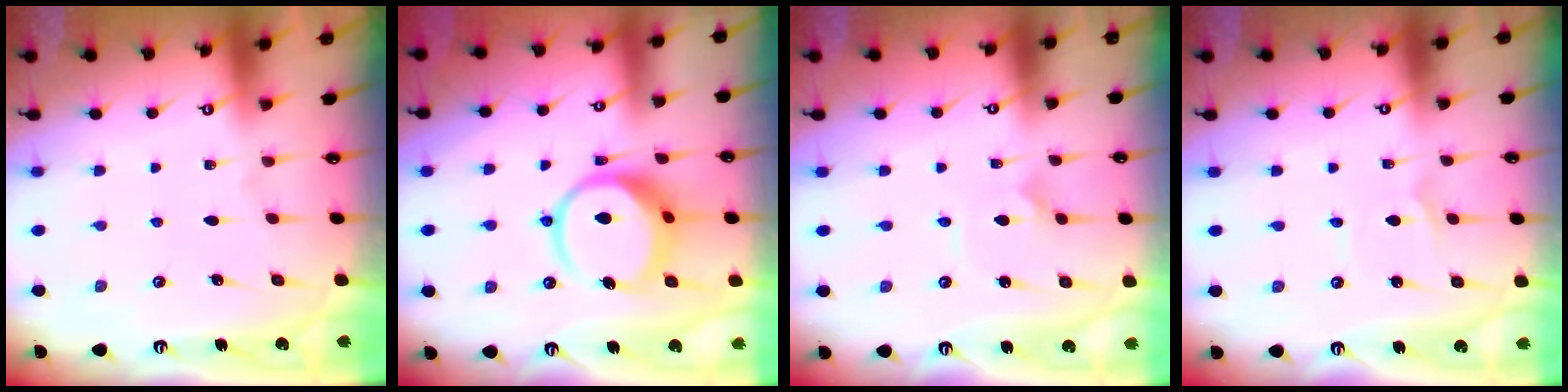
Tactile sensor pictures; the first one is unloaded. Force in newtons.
{"total": 11.6, "press": 11.5, "slide": 1.4}
{"total": 2.3, "press": 2.3, "slide": 0.2}
{"total": 1.3, "press": 1.3, "slide": 0.1}